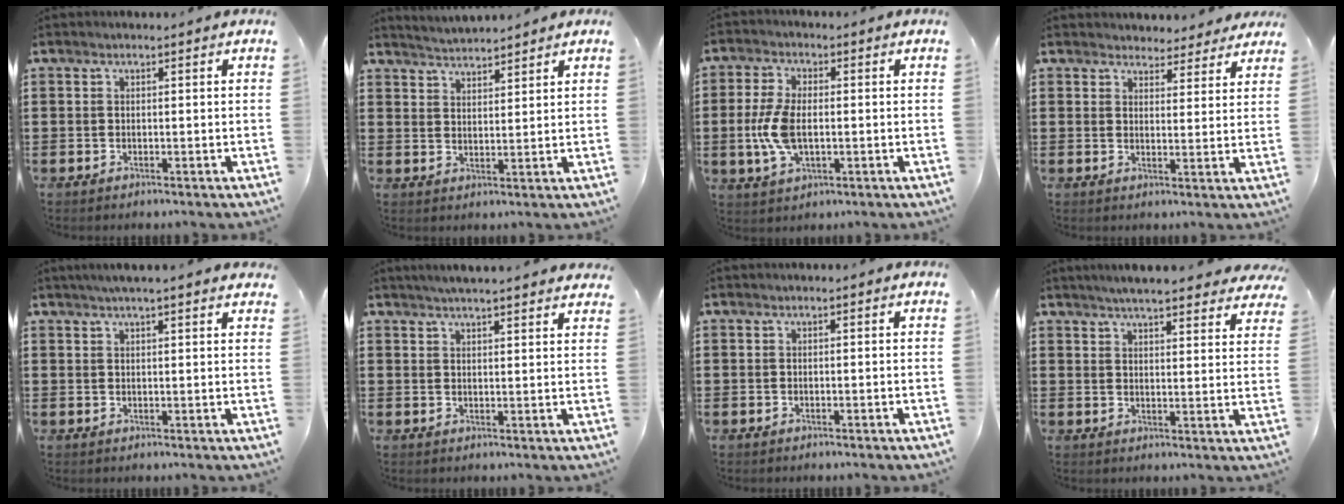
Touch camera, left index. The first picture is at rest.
{"total": 3.3, "force": [3.3, -0.1, 0.0], "torque": [-0.011, -0.011, 0.061]}
{"total": 7.3, "force": [-0.6, 3.8, 6.3], "torque": [-0.156, -0.004, -0.019]}
{"total": 3.6, "force": [3.4, 1.1, 0.2], "torque": [-0.019, -0.008, 0.065]}
{"total": 2.6, "force": [2.3, 0.1, 1.3], "torque": [-0.030, 0.002, 0.042]}
{"total": 3.1, "force": [3.0, -0.2, 0.8], "torque": [-0.024, -0.007, 0.055]}
{"total": 0.0}
{"total": 5.1, "force": [4.9, 0.0, 1.5], "torque": [-0.047, -0.018, 0.088]}